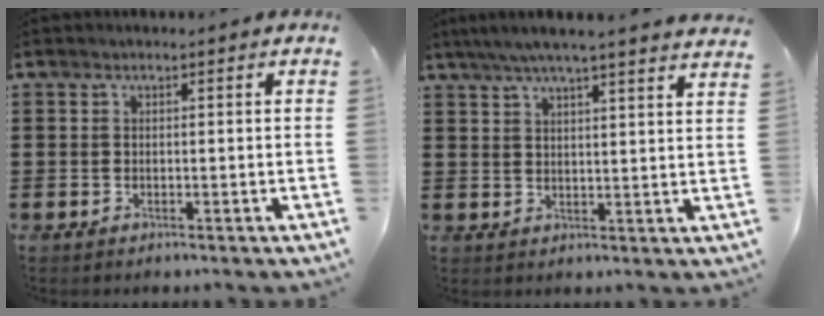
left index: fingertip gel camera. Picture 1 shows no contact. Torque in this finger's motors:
{"motor_torque": [1.72, -0.42, 0.59, 0.09]}